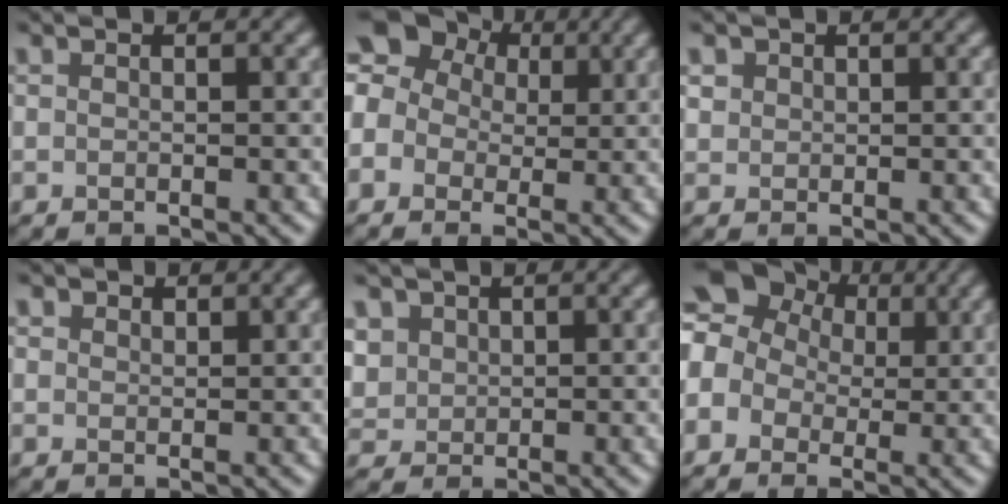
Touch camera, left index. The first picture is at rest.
{"total": 6.7, "force": [1.4, 5.7, 3.2], "torque": [-0.072, 0.034, -0.007]}
{"total": 1.0, "force": [0.4, 0.9, 0.2], "torque": [-0.009, -0.004, 0.014]}
{"total": 1.5, "force": [1.1, 0.9, 0.6], "torque": [-0.016, -0.003, 0.018]}
{"total": 2.9, "force": [1.2, 2.4, 1.1], "torque": [-0.047, 0.005, 0.037]}
{"total": 8.5, "force": [1.7, 7.3, 4.1], "torque": [-0.091, 0.032, -0.003]}